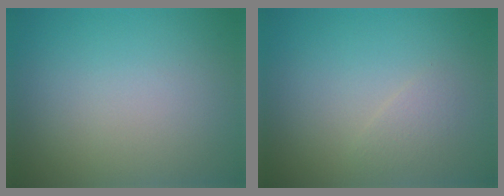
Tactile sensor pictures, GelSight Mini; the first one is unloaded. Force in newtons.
{"total": 1.0, "press": 1.0, "slide": 0.1}